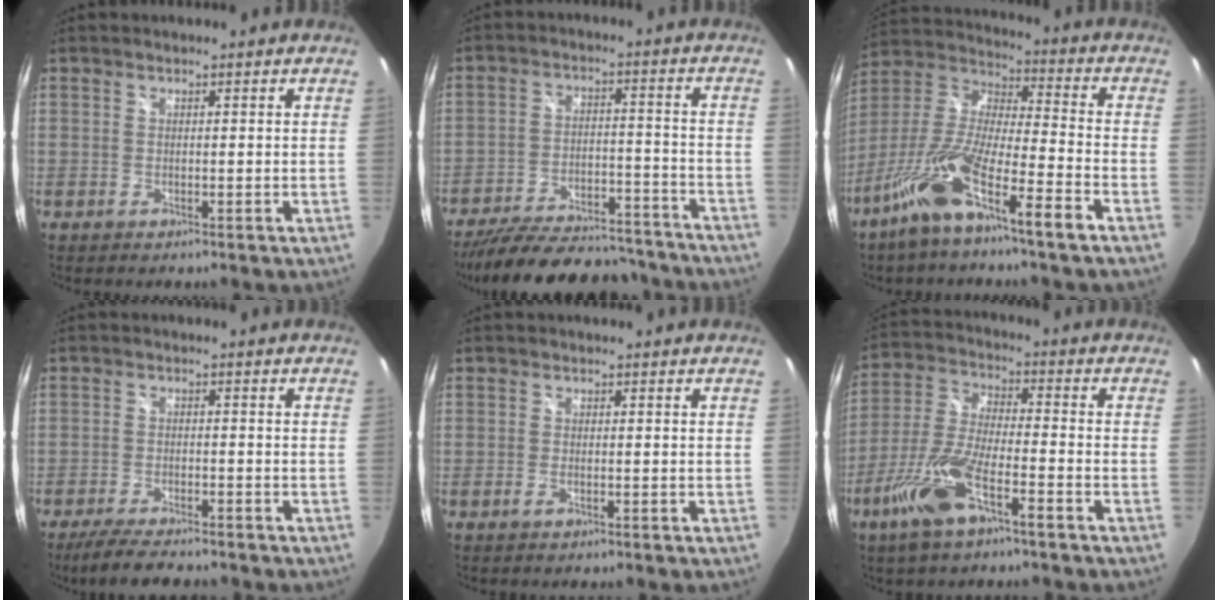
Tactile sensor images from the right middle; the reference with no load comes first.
{"total": 25.3, "force": [-21.8, 7.6, 10.2], "torque": [-0.198, -0.003, -0.293]}
{"total": 15.7, "force": [-9.7, 1.6, 12.3], "torque": [-0.242, -0.017, -0.185]}
{"total": 8.3, "force": [-7.0, 1.5, 4.1], "torque": [-0.098, -0.020, -0.117]}
{"total": 1.3, "force": [-0.9, 0.5, 0.8], "torque": [-0.021, 0.000, -0.018]}
{"total": 12.9, "force": [-7.5, 3.3, 9.9], "torque": [-0.220, -0.013, -0.145]}